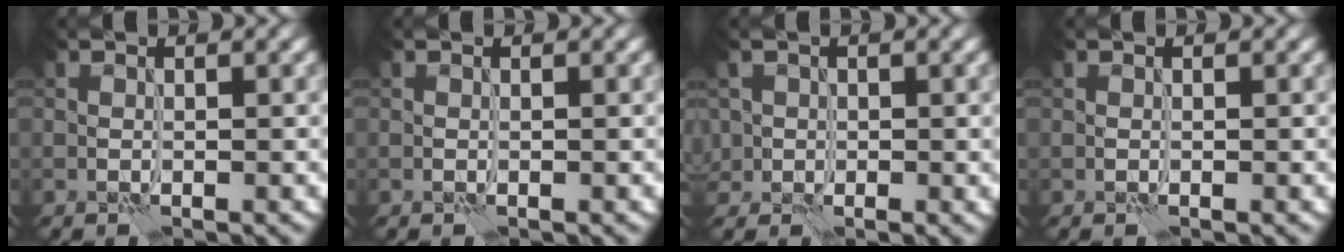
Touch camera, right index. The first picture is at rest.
{"total": 0.0}
{"total": 1.8, "force": [0.5, 1.7, 0.4], "torque": [-0.009, -0.002, 0.009]}
{"total": 0.0}